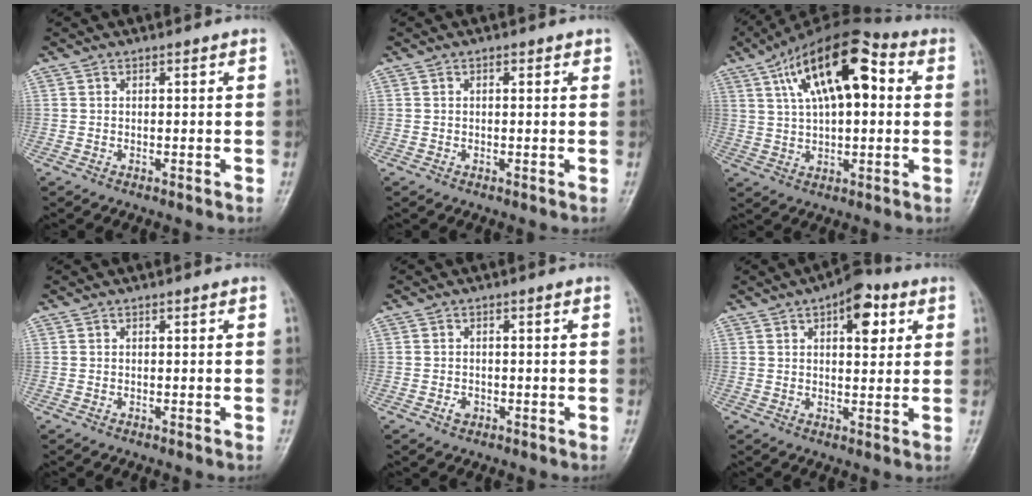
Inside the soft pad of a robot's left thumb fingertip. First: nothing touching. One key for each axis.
{"total": 1.0, "fx": 0.4, "fy": 0.6, "fz": 0.7, "tx": -0.008, "ty": 0.000, "tz": 0.002}
{"total": 17.5, "fx": 5.3, "fy": 8.1, "fz": 14.6, "tx": -0.226, "ty": 0.021, "tz": 0.077}
{"total": 0.0}
{"total": 1.7, "fx": -0.7, "fy": 1.2, "fz": 0.8, "tx": -0.009, "ty": 0.005, "tz": -0.012}
{"total": 8.4, "fx": 3.5, "fy": 4.1, "fz": 6.5, "tx": -0.060, "ty": -0.005, "tz": 0.041}